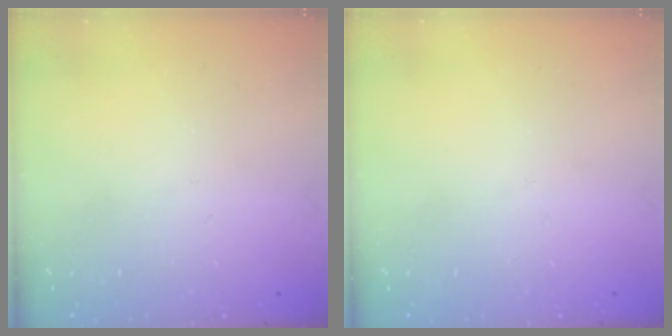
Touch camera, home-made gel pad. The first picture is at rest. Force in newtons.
{"total": 0.0}